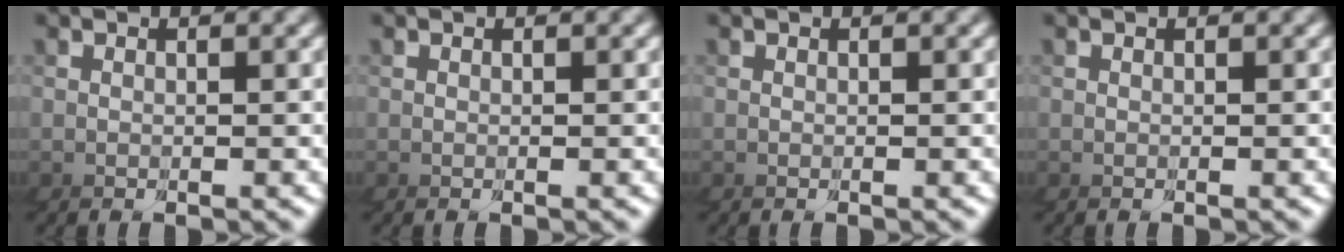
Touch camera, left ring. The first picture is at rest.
{"total": 0.0}
{"total": 0.0}
{"total": 0.0}